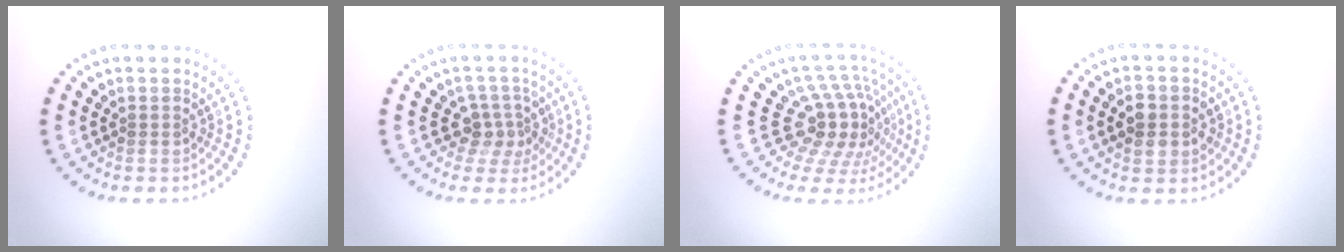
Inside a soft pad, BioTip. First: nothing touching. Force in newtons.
{"total": 2.7, "press": 2.0, "slide": 1.9}
{"total": 5.2, "press": 3.8, "slide": 3.6}
{"total": 2.8, "press": 2.8, "slide": 0.3}